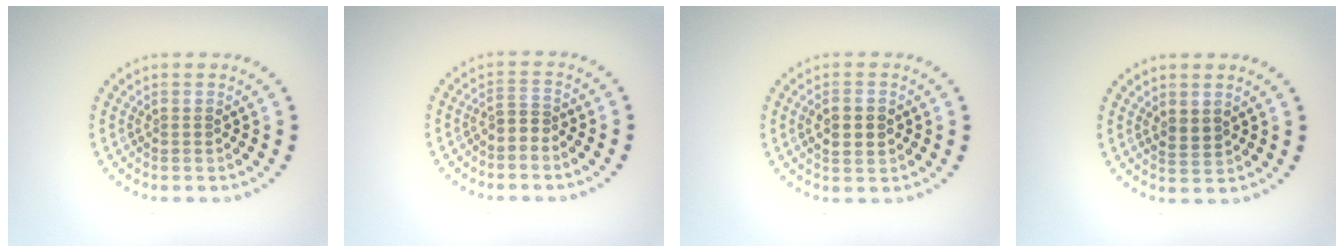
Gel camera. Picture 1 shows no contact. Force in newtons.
{"total": 1.6, "press": 1.3, "slide": 1.0}
{"total": 2.3, "press": 2.3, "slide": 0.2}
{"total": 1.5, "press": 1.3, "slide": 0.7}